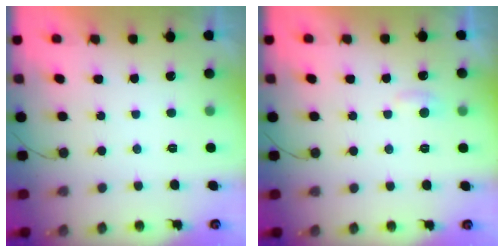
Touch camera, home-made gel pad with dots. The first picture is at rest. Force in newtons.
{"total": 3.6, "press": 3.6, "slide": 0.3}